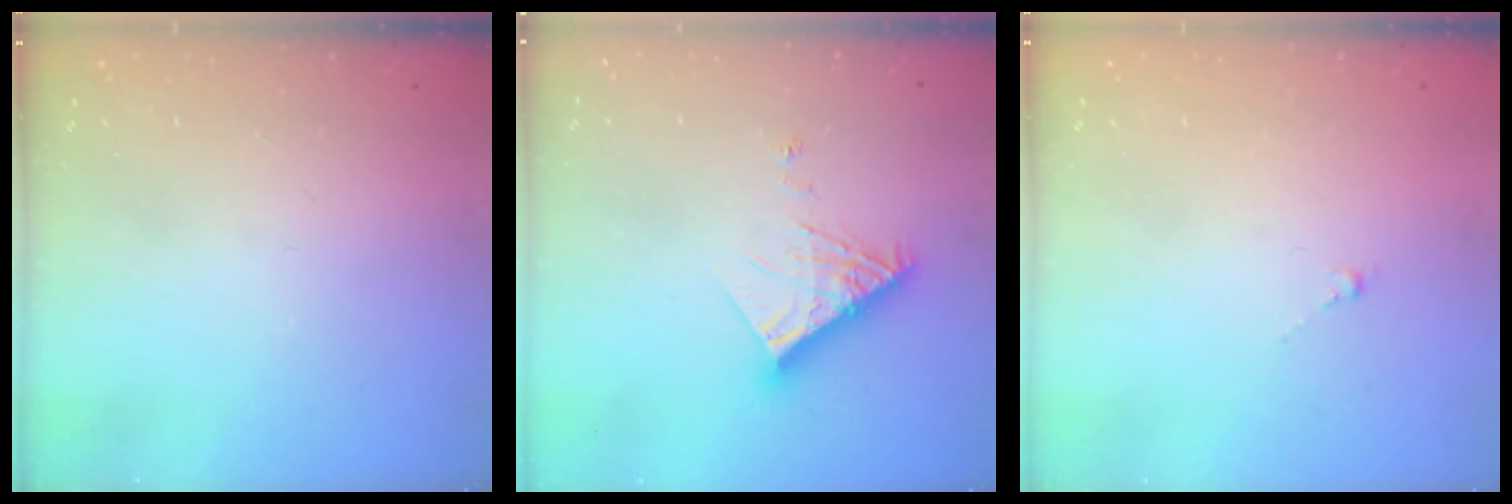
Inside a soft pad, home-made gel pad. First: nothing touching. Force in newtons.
{"total": 10.3, "press": 10.2, "slide": 0.9}
{"total": 0.6, "press": 0.4, "slide": 0.4}